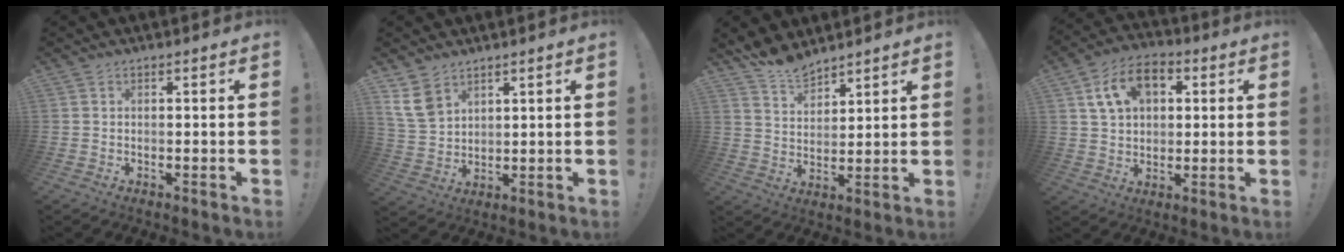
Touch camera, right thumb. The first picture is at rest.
{"total": 8.9, "force": [5.6, 5.5, 4.0], "torque": [-0.085, -0.024, 0.114]}
{"total": 8.2, "force": [7.5, 2.7, 1.8], "torque": [-0.042, -0.054, 0.143]}
{"total": 12.5, "force": [5.0, 8.8, 7.5], "torque": [-0.117, -0.003, 0.097]}